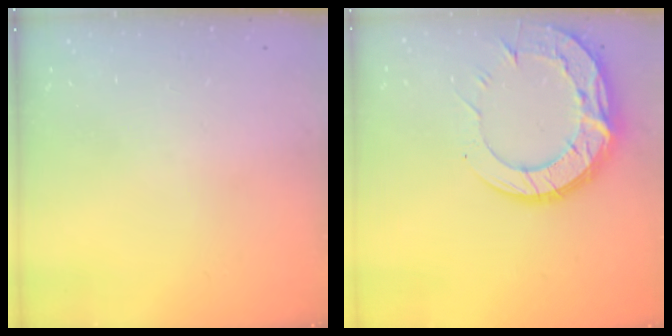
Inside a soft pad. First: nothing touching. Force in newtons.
{"total": 19.5, "press": 19.4, "slide": 1.6}